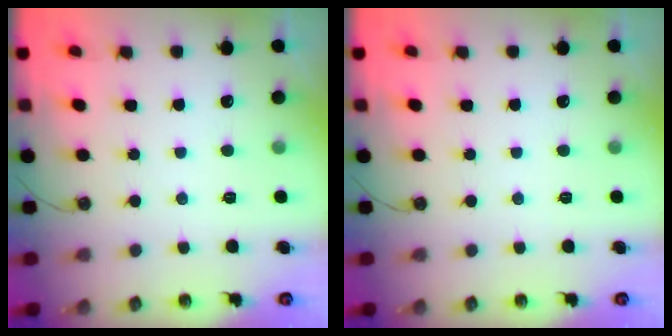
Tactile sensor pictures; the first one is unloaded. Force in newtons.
{"total": 0.0}